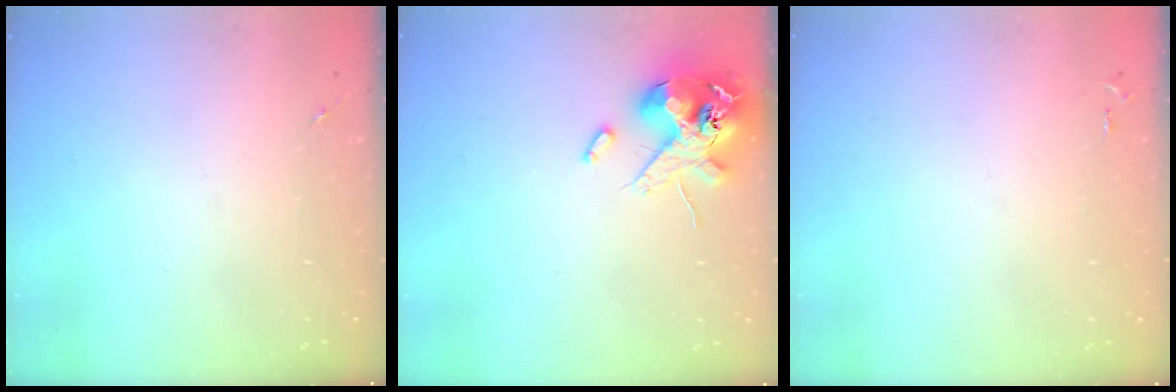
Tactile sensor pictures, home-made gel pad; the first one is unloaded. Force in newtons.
{"total": 14.1, "press": 13.9, "slide": 2.5}
{"total": 2.6, "press": 2.6, "slide": 0.4}